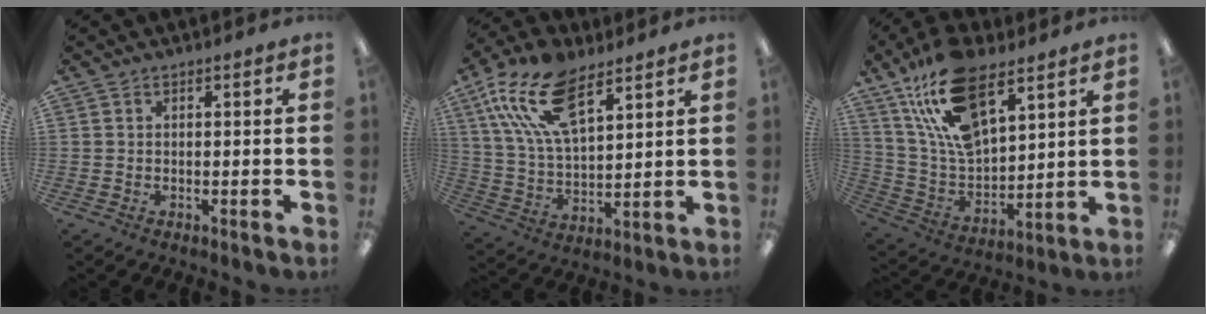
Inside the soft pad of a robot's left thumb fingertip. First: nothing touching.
{"total": 18.6, "force": [10.5, 8.9, 12.6], "torque": [-0.260, -0.026, 0.189]}
{"total": 20.1, "force": [12.3, 9.3, 12.8], "torque": [-0.275, -0.051, 0.219]}